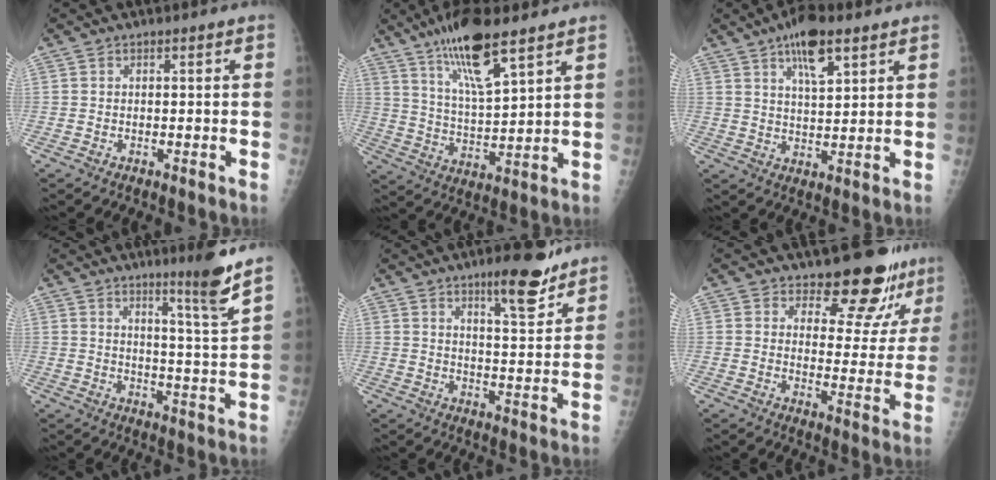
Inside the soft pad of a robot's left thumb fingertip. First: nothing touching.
{"total": 13.5, "force": [8.9, 2.9, 9.7], "torque": [-0.173, -0.045, 0.173]}
{"total": 9.4, "force": [5.5, 3.3, 6.9], "torque": [-0.101, -0.023, 0.093]}
{"total": 8.5, "force": [6.1, -0.8, 5.9], "torque": [-0.083, -0.058, 0.092]}
{"total": 9.5, "force": [6.9, 2.2, 6.3], "torque": [-0.076, -0.049, 0.104]}
{"total": 11.8, "force": [10.5, 4.3, 3.4], "torque": [-0.003, -0.088, 0.130]}